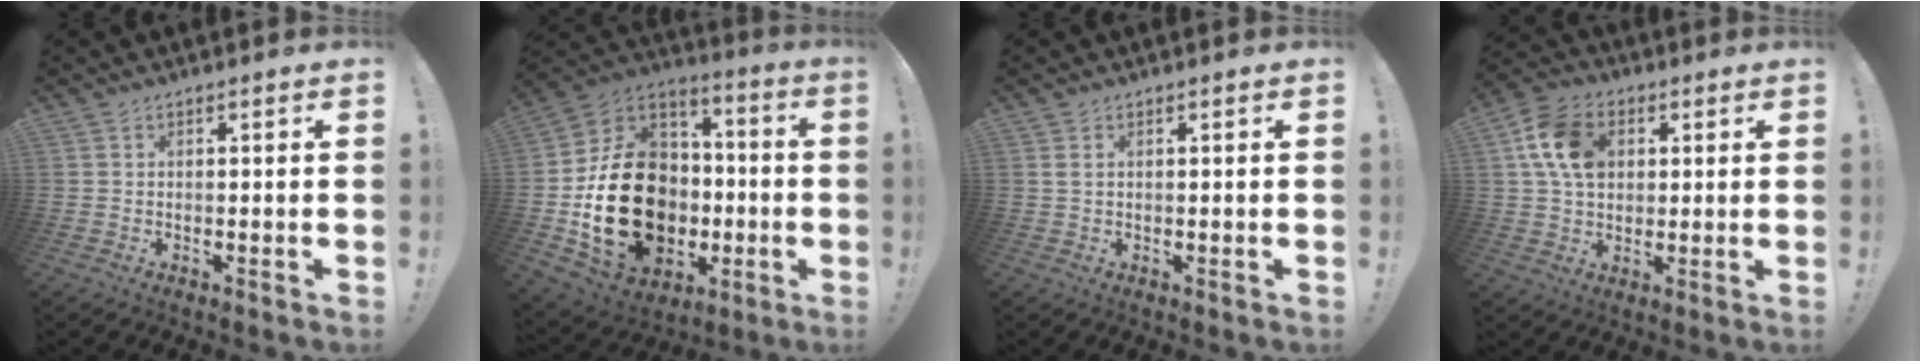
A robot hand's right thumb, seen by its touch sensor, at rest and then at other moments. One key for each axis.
{"total": 25.6, "fx": -4.4, "fy": 19.6, "fz": 15.8, "tx": -0.271, "ty": 0.028, "tz": -0.035}
{"total": 1.0, "fx": 0.5, "fy": 0.3, "fz": 0.8, "tx": -0.017, "ty": 0.001, "tz": 0.009}
{"total": 13.0, "fx": 3.4, "fy": 9.5, "fz": 8.1, "tx": -0.144, "ty": 0.004, "tz": 0.068}